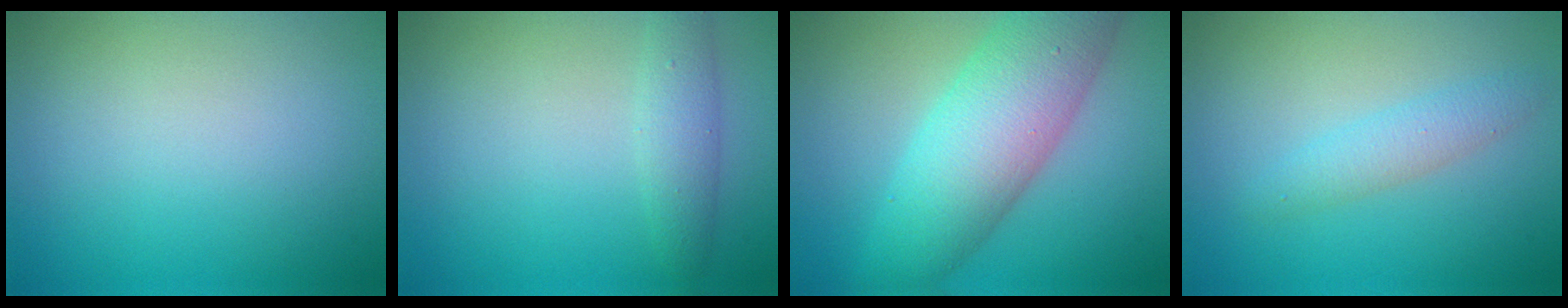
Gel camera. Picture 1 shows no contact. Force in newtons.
{"total": 2.1, "press": 2.1, "slide": 0.1}
{"total": 8.8, "press": 8.8, "slide": 0.3}
{"total": 2.1, "press": 2.1, "slide": 0.0}